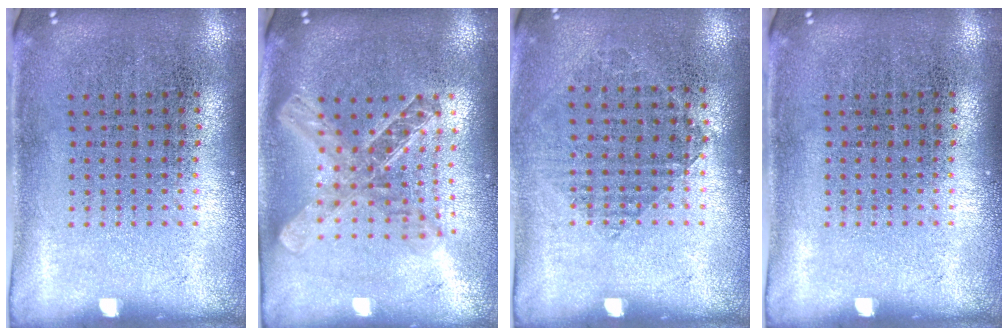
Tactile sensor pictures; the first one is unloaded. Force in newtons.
{"total": 2.0, "press": 1.7, "slide": 1.1}
{"total": 0.8, "press": 0.7, "slide": 0.3}
{"total": 0.0}